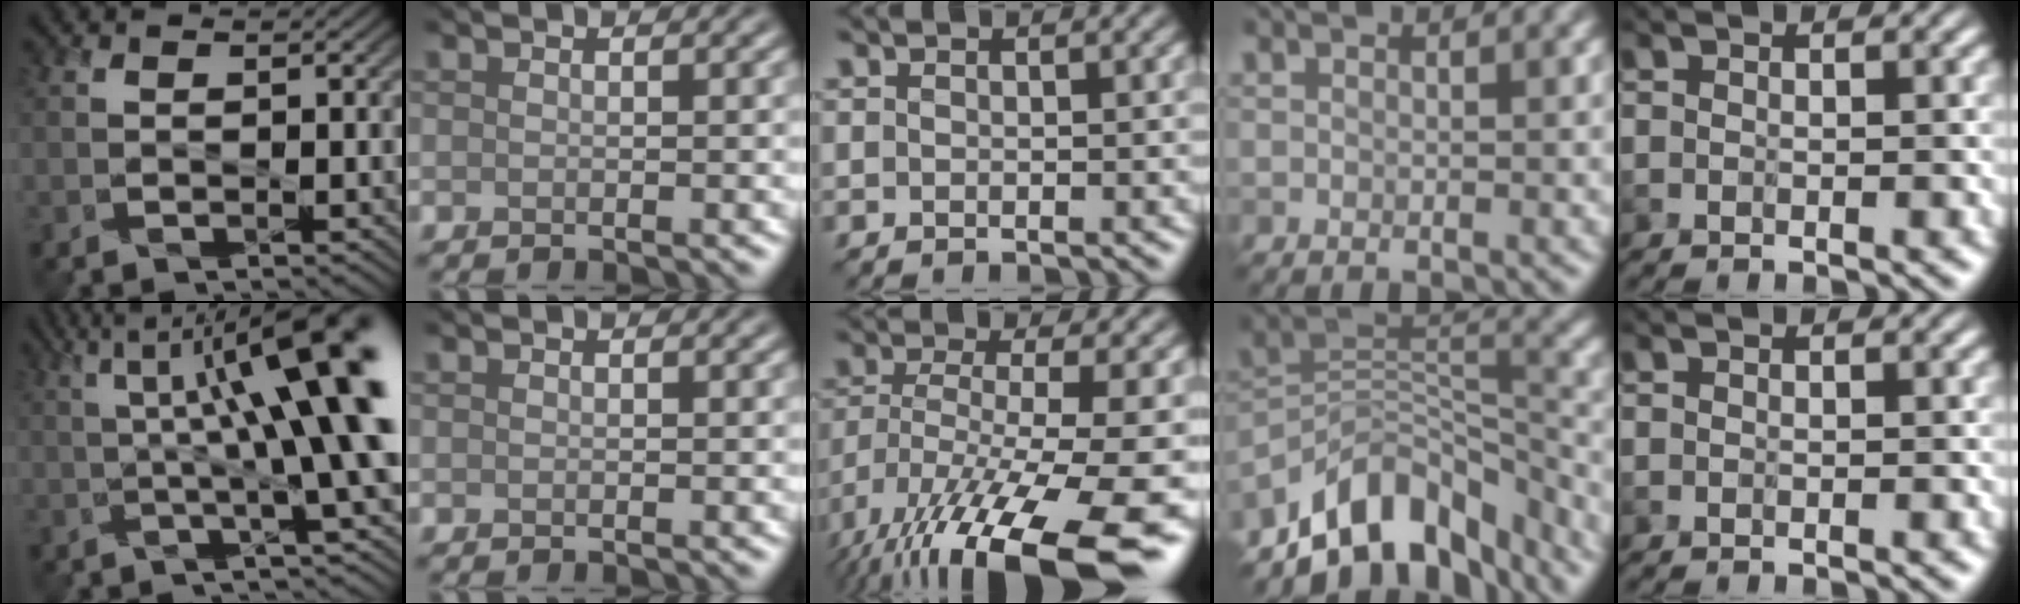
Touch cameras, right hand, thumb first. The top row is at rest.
{"thumb": {"total": 13.8, "force": [2.2, 2.6, 13.3], "torque": [-0.176, 0.003, 0.045]}, "middle": {"total": 15.8, "force": [-8.8, 4.4, 12.4], "torque": [-0.241, -0.030, -0.133]}, "ring": {"total": 10.8, "force": [-8.1, 5.0, 5.0], "torque": [-0.076, 0.006, -0.148]}}